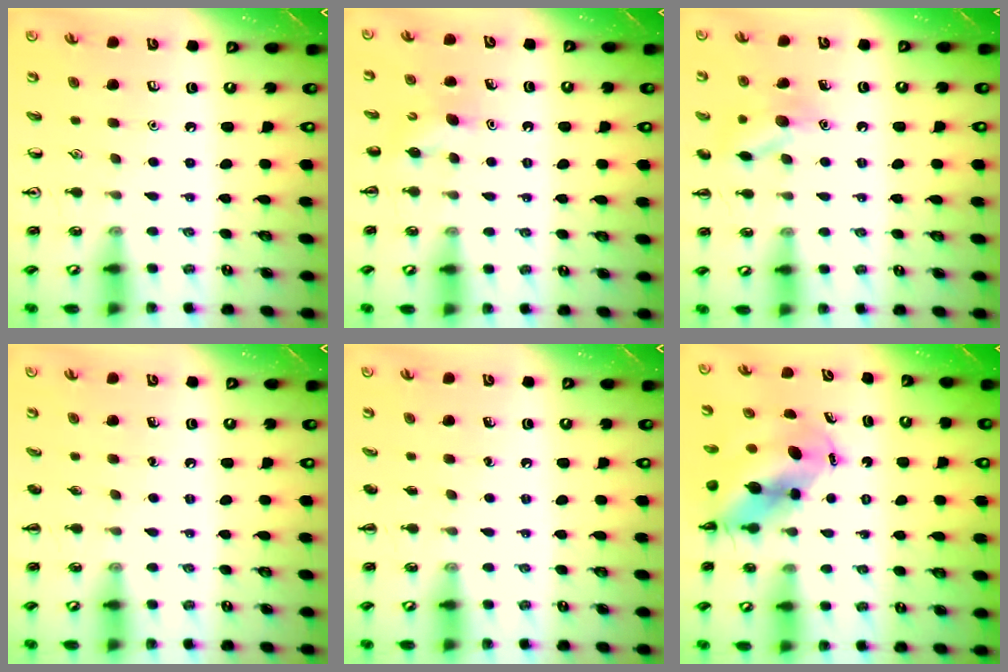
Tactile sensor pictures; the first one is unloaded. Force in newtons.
{"total": 4.2, "press": 4.1, "slide": 1.0}
{"total": 10.4, "press": 10.4, "slide": 0.5}
{"total": 0.0}
{"total": 0.0}
{"total": 8.4, "press": 8.1, "slide": 2.3}